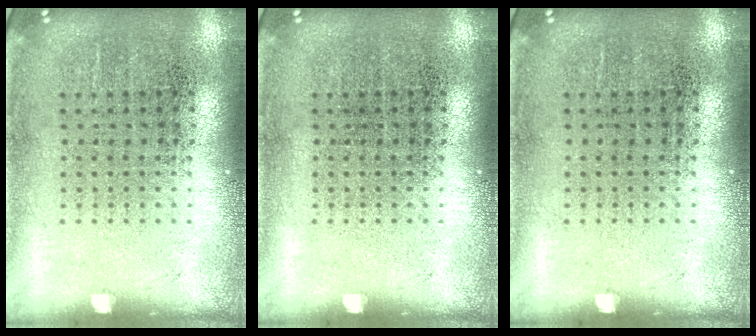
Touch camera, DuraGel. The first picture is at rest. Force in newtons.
{"total": 0.0}
{"total": 0.0}